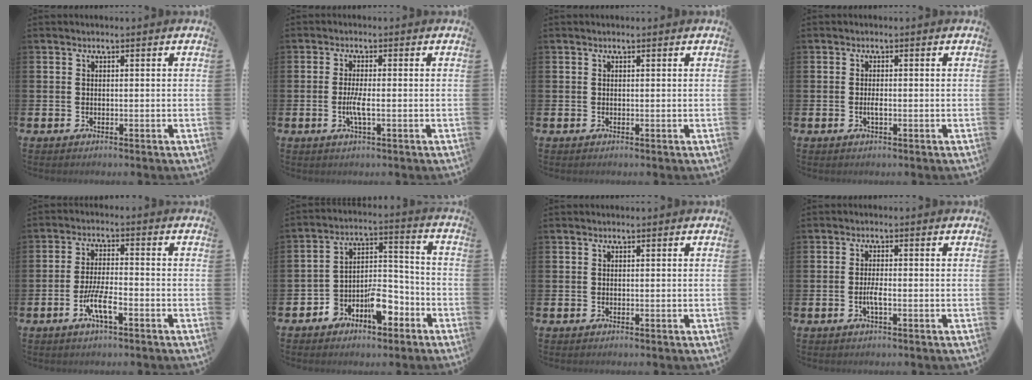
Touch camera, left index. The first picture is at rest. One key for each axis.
{"total": 2.7, "fx": -0.6, "fy": 0.4, "fz": 2.6, "tx": -0.051, "ty": -0.001, "tz": -0.009}
{"total": 0.0}
{"total": 1.1, "fx": -0.3, "fy": 0.3, "fz": 1.1, "tx": -0.025, "ty": 0.001, "tz": -0.004}
{"total": 5.2, "fx": -2.2, "fy": 1.2, "fz": 4.6, "tx": -0.097, "ty": -0.003, "tz": -0.042}
{"total": 7.9, "fx": -4.7, "fy": 3.9, "fz": 5.0, "tx": -0.094, "ty": 0.011, "tz": -0.087}
{"total": 0.0}
{"total": 1.9, "fx": -0.6, "fy": 0.4, "fz": 1.8, "tx": -0.036, "ty": 0.002, "tz": -0.009}